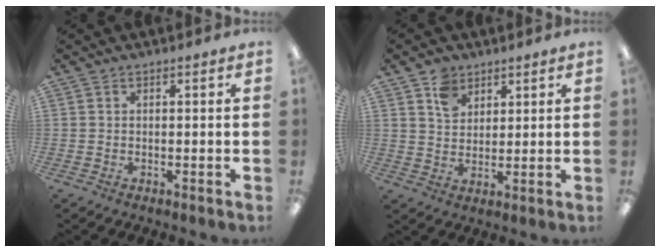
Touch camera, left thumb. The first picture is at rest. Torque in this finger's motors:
{"motor_torque": [-0.05, -0.01, -0.17, -0.03, -0.04]}